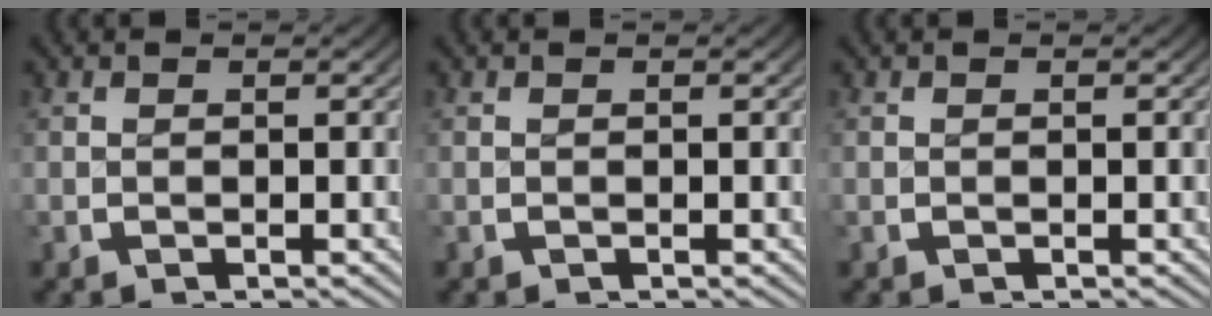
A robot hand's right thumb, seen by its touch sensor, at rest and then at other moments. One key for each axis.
{"total": 0.0}
{"total": 0.0}